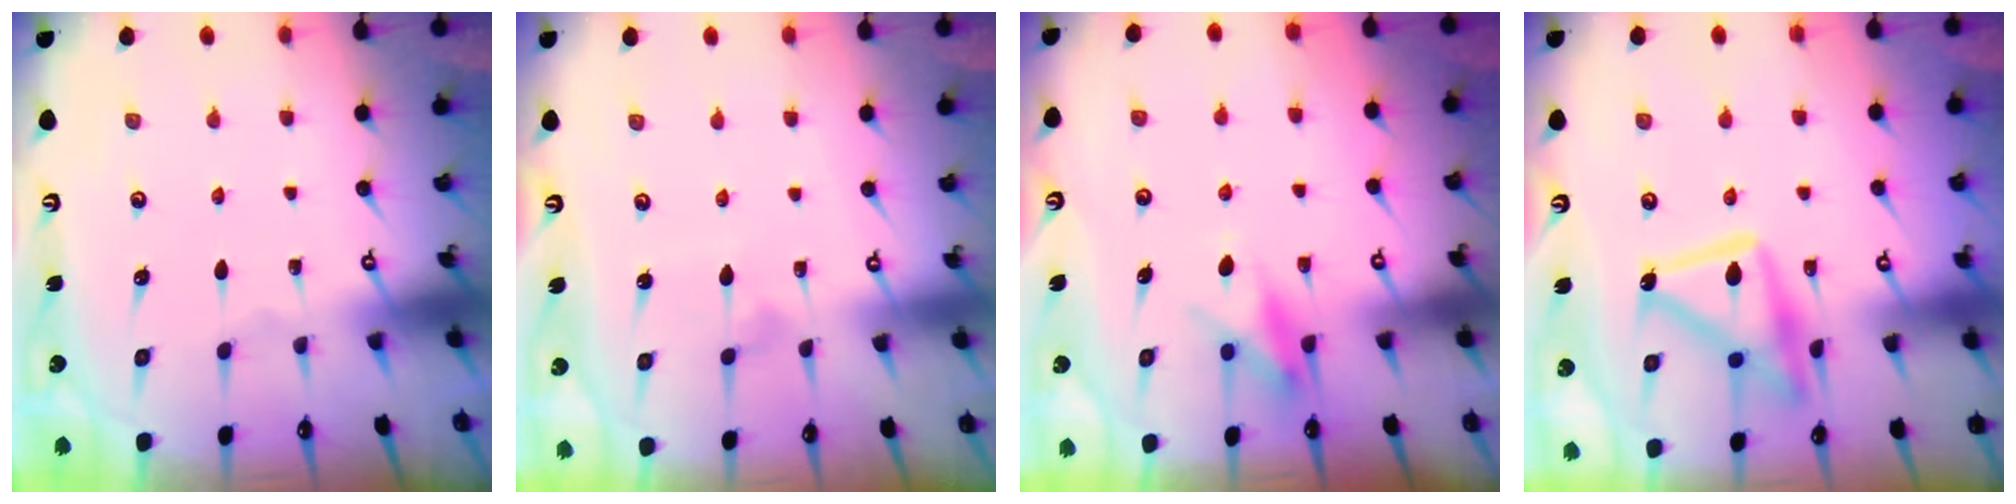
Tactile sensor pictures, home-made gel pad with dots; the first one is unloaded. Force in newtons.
{"total": 5.8, "press": 5.8, "slide": 0.5}
{"total": 7.3, "press": 7.2, "slide": 0.6}
{"total": 16.6, "press": 16.5, "slide": 1.1}